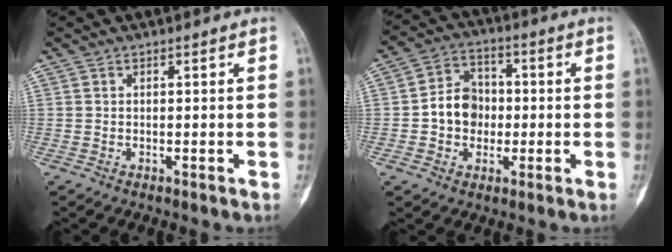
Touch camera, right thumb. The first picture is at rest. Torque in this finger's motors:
{"motor_torque": [0.10, 0.08, 0.16, -0.17, 0.05]}